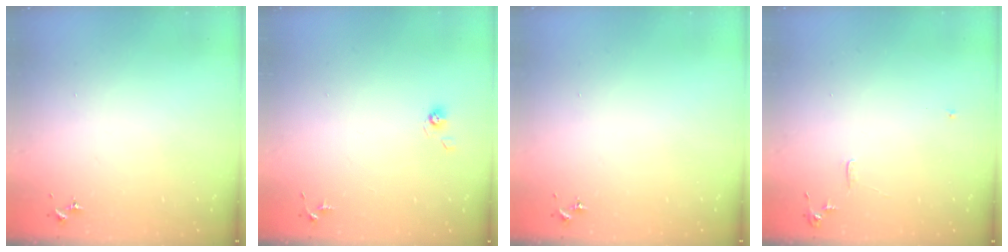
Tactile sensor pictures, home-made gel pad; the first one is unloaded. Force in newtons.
{"total": 3.9, "press": 3.5, "slide": 1.7}
{"total": 0.0}
{"total": 6.0, "press": 6.0, "slide": 0.7}